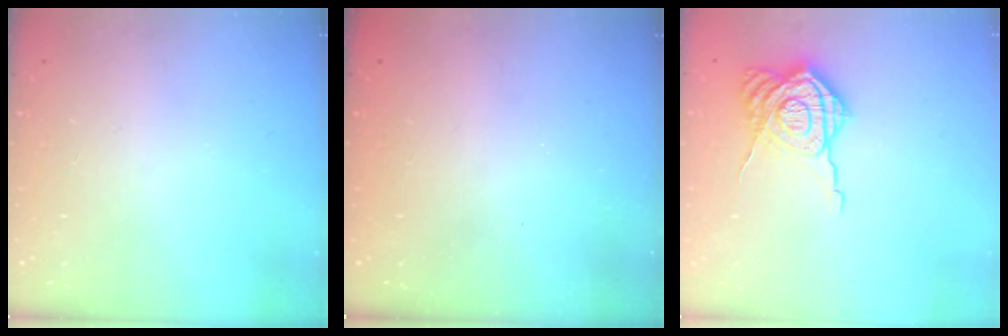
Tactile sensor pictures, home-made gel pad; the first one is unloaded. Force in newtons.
{"total": 2.4, "press": 2.3, "slide": 0.7}
{"total": 14.4, "press": 14.3, "slide": 1.1}